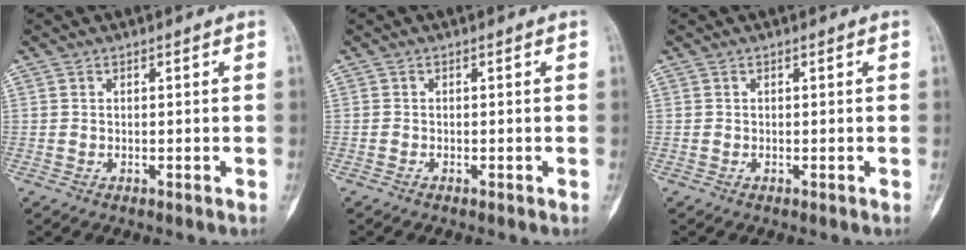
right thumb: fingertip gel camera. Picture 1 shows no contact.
{"total": 0.0}
{"total": 0.0}